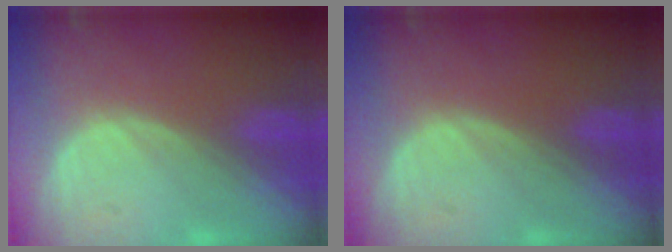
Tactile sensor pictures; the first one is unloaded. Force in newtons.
{"total": 0.0}